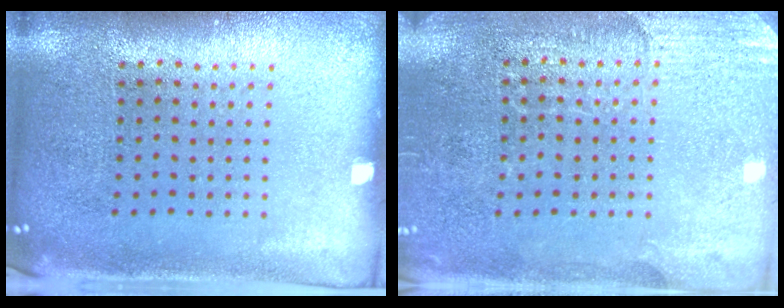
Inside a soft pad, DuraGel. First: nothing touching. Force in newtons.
{"total": 2.8, "press": 2.6, "slide": 1.0}